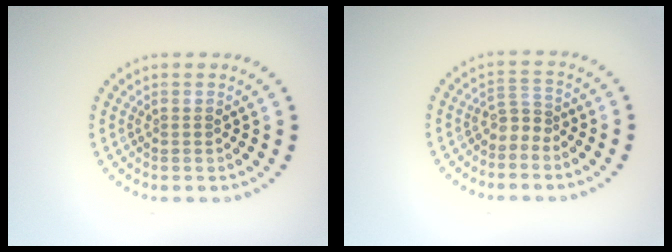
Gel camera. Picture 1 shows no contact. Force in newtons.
{"total": 1.7, "press": 1.2, "slide": 1.3}